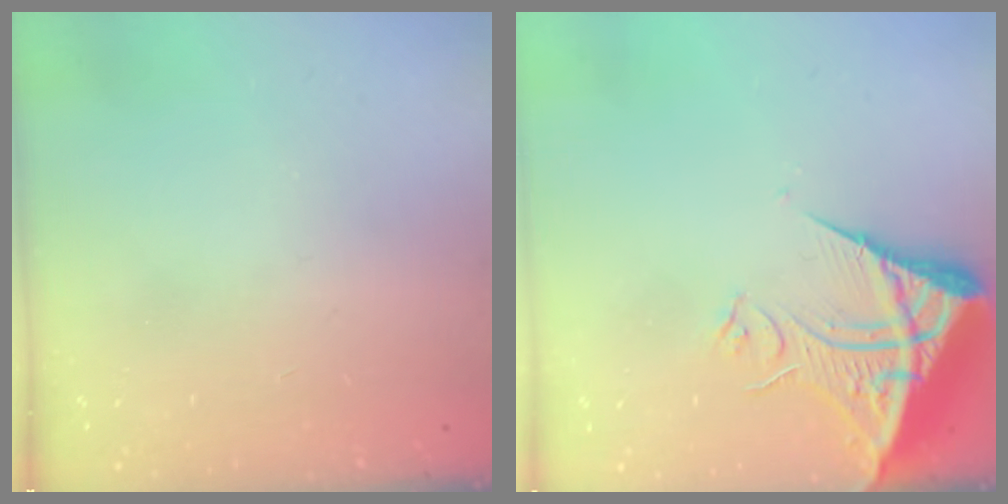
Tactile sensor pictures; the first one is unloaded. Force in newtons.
{"total": 10.6, "press": 10.5, "slide": 1.1}